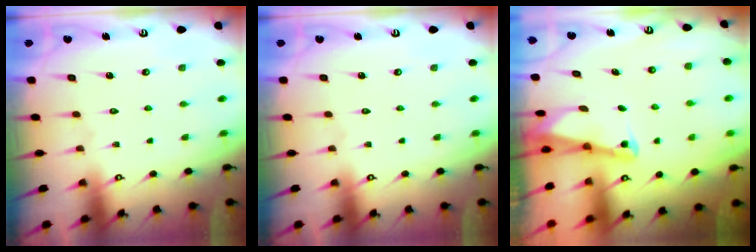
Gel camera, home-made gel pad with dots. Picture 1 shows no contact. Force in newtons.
{"total": 0.0}
{"total": 2.1, "press": 2.0, "slide": 0.3}